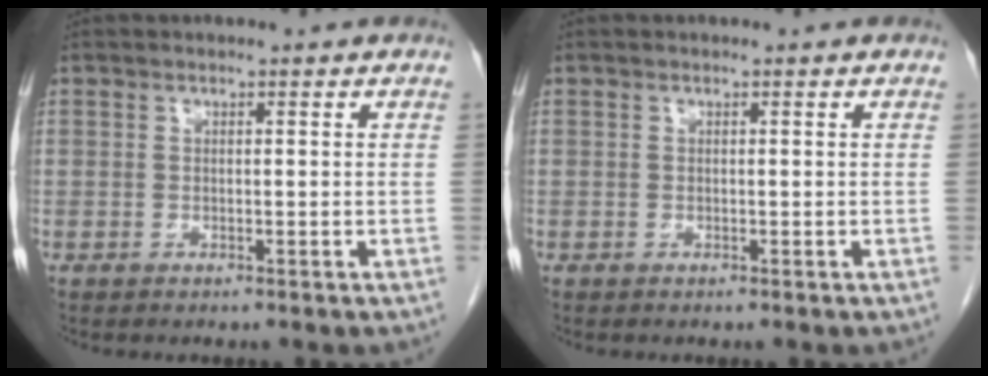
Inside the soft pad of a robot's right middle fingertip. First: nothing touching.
{"total": 0.0}